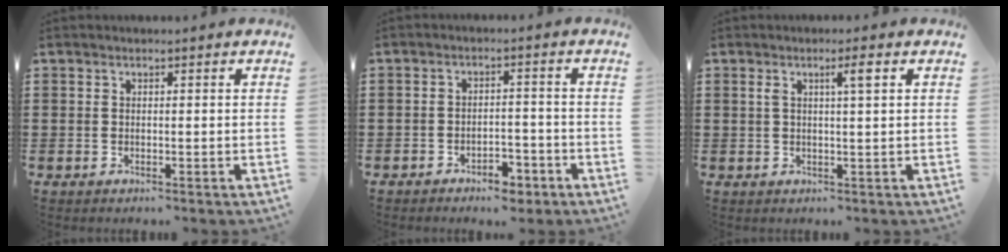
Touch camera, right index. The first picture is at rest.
{"total": 3.3, "force": [-2.7, 1.3, 1.2], "torque": [-0.021, 0.007, -0.053]}
{"total": 2.9, "force": [1.0, 0.0, 2.7], "torque": [-0.045, -0.003, 0.012]}